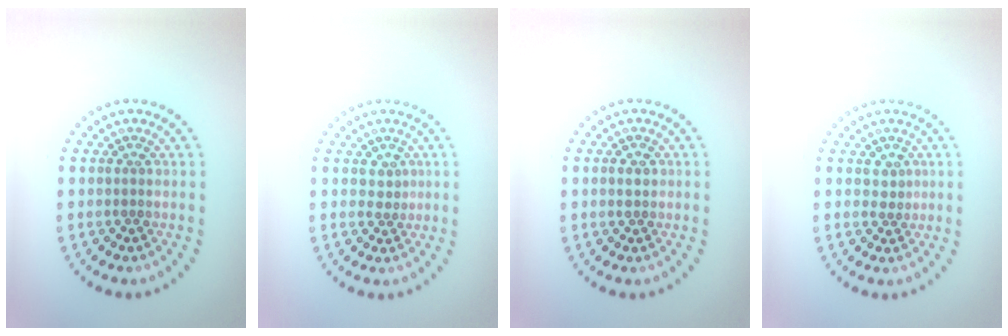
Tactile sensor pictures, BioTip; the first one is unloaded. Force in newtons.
{"total": 1.1, "press": 0.8, "slide": 0.8}
{"total": 0.8, "press": 0.8, "slide": 0.2}
{"total": 1.1, "press": 0.8, "slide": 0.7}